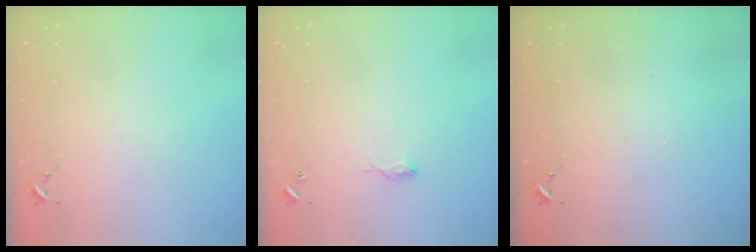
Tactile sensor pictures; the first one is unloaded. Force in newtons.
{"total": 6.6, "press": 6.5, "slide": 0.9}
{"total": 0.0}